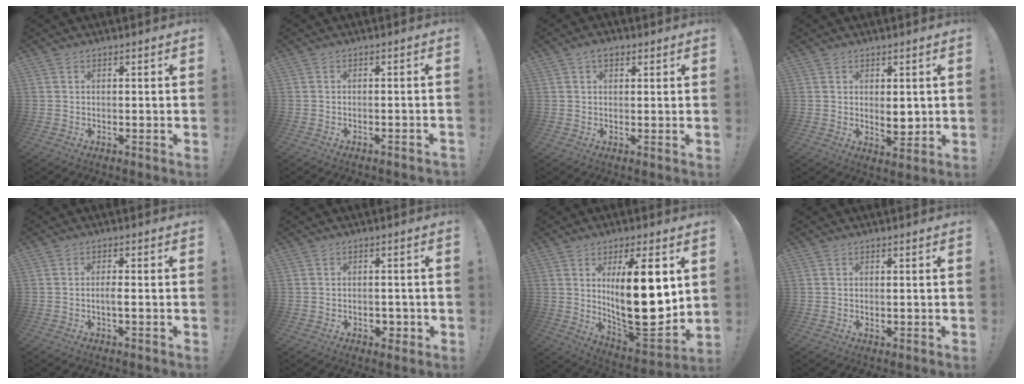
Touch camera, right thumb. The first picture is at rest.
{"total": 1.3, "force": [-1.2, -0.1, 0.5], "torque": [-0.007, 0.000, -0.020]}
{"total": 3.4, "force": [1.6, 2.0, 2.2], "torque": [-0.033, -0.001, 0.029]}
{"total": 4.6, "force": [0.7, 2.6, 3.7], "torque": [-0.038, -0.010, 0.011]}
{"total": 1.8, "force": [-0.5, 0.0, 1.8], "torque": [-0.033, 0.001, -0.010]}
{"total": 3.1, "force": [-1.0, 2.4, 1.7], "torque": [-0.011, -0.002, -0.018]}
{"total": 20.5, "force": [4.1, 6.5, 19.0], "torque": [-0.309, -0.042, 0.064]}
{"total": 0.6, "force": [0.5, 0.2, 0.2], "torque": [0.003, -0.003, 0.008]}